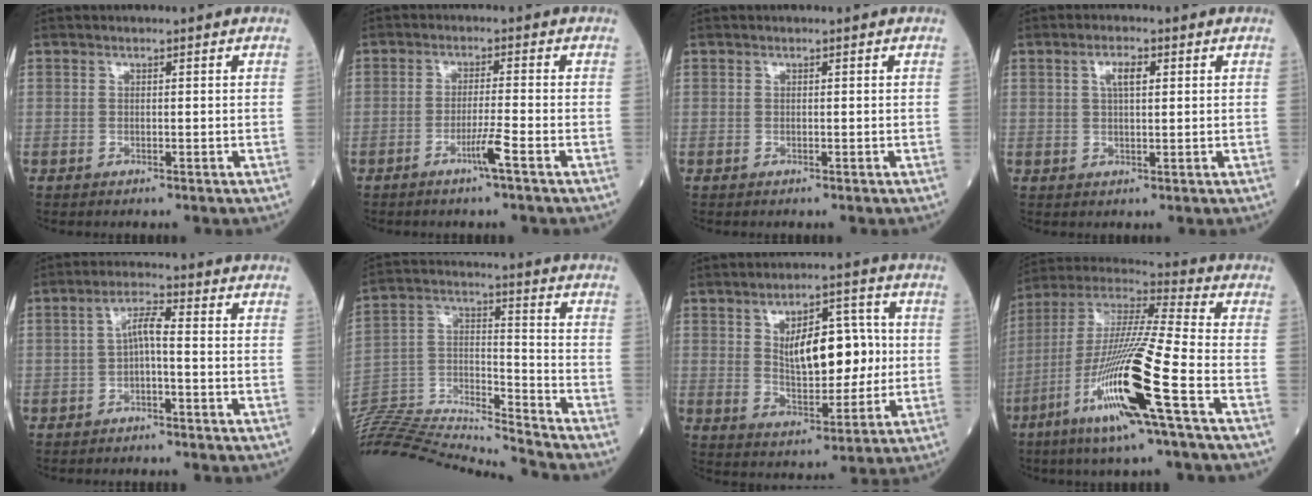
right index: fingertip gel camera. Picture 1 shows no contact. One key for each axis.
{"total": 3.6, "fx": -2.0, "fy": -0.7, "fz": 3.0, "tx": -0.058, "ty": -0.007, "tz": -0.040}
{"total": 0.0}
{"total": 3.1, "fx": 1.1, "fy": 0.9, "fz": 2.7, "tx": -0.053, "ty": 0.004, "tz": 0.020}
{"total": 3.6, "fx": -0.6, "fy": 0.6, "fz": 3.5, "tx": -0.062, "ty": 0.014, "tz": -0.011}
{"total": 24.0, "fx": -23.0, "fy": -0.6, "fz": 6.7, "tx": -0.151, "ty": 0.000, "tz": -0.381}
{"total": 10.9, "fx": 1.6, "fy": 4.8, "fz": 9.7, "tx": -0.153, "ty": 0.010, "tz": 0.033}
{"total": 19.0, "fx": -7.6, "fy": -0.4, "fz": 17.4, "tx": -0.368, "ty": -0.030, "tz": -0.153}